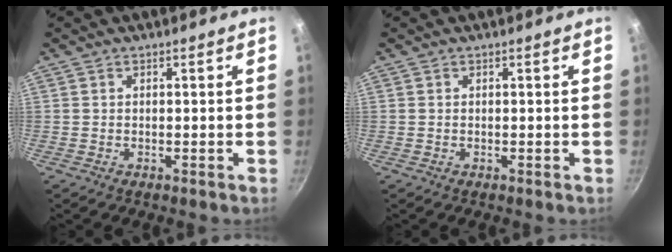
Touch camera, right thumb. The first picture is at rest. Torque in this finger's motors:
{"motor_torque": [0.28, -0.11, -0.24, -0.50, -0.04]}